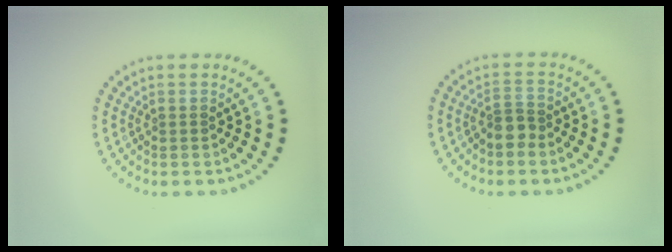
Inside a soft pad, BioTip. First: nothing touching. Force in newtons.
{"total": 2.1, "press": 1.7, "slide": 1.2}